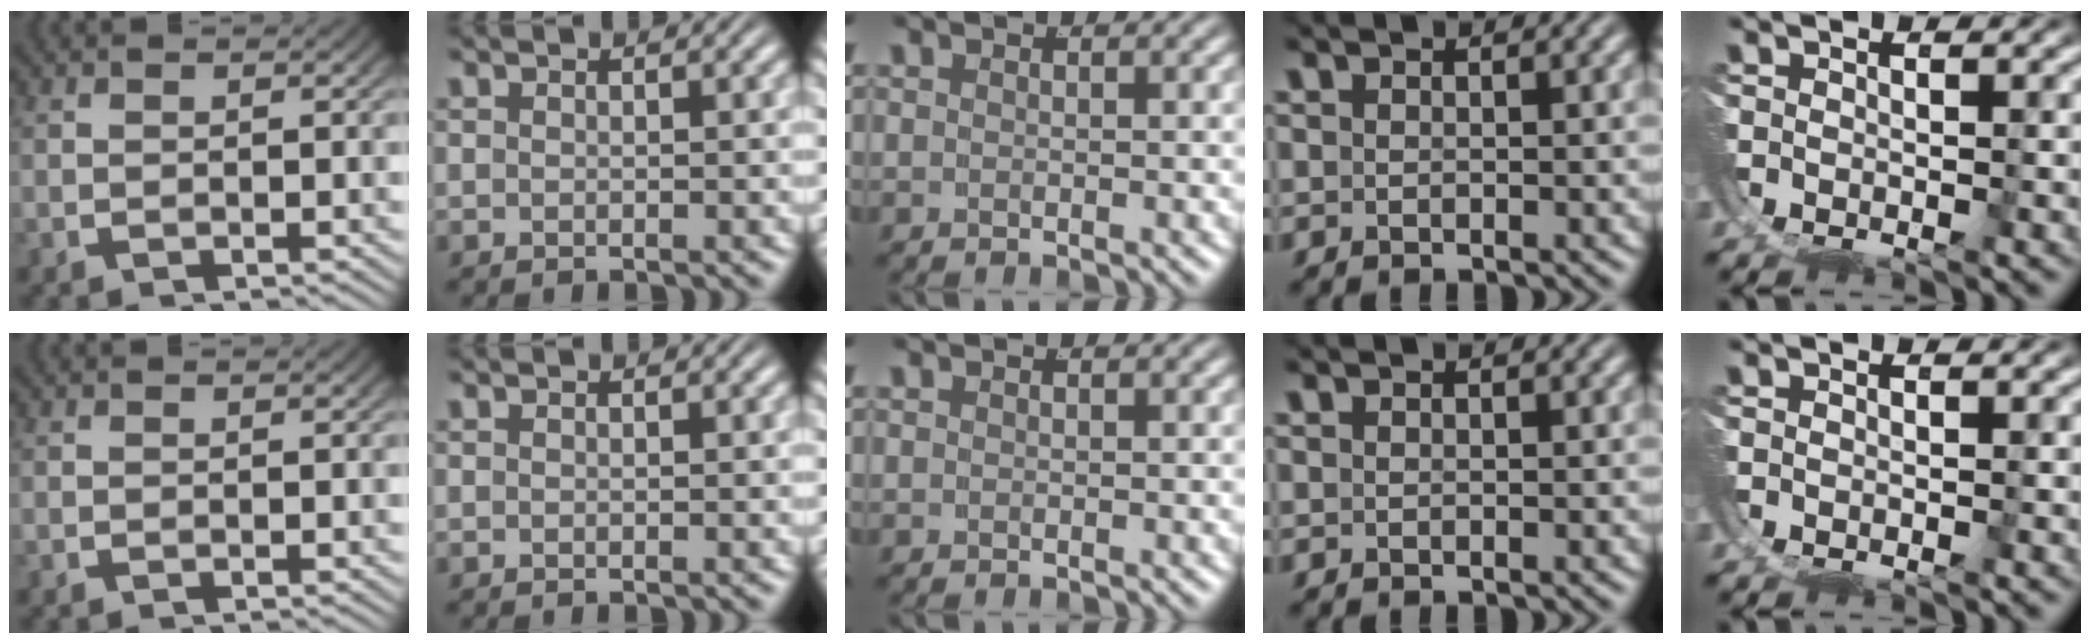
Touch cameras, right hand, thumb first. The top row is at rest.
{}